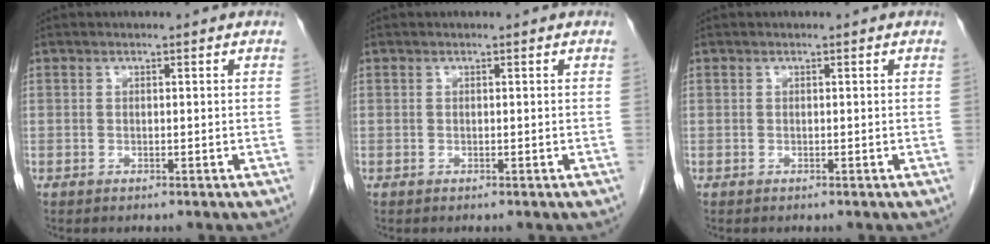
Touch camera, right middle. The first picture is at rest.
{"total": 0.0}
{"total": 0.0}